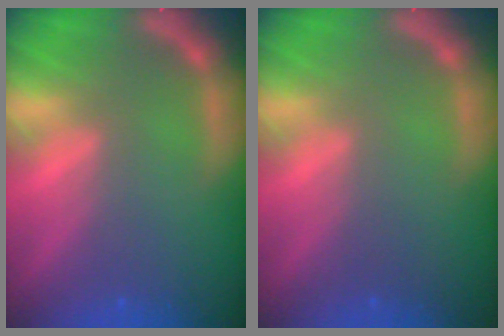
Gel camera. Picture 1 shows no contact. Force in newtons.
{"total": 0.0}